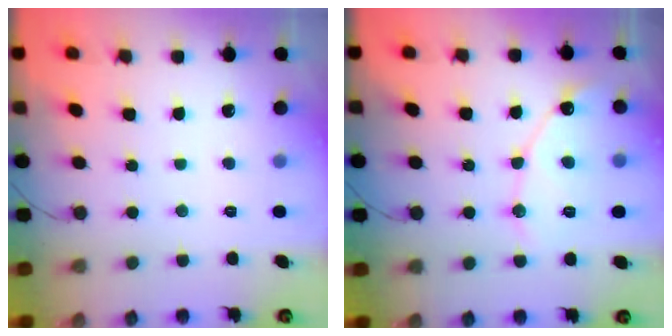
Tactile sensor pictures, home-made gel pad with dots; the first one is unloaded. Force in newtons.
{"total": 9.7, "press": 9.6, "slide": 0.9}